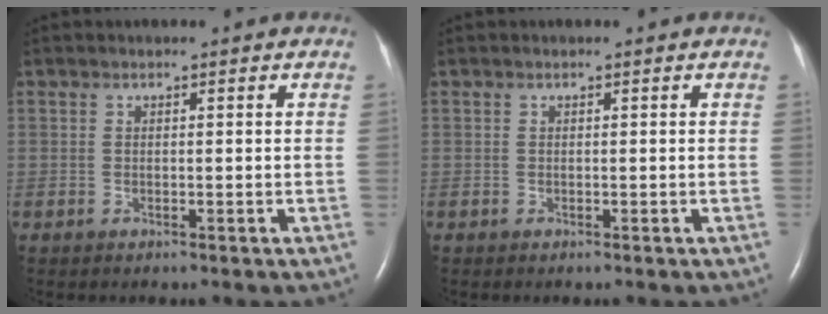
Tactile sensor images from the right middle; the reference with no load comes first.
{"total": 0.0}